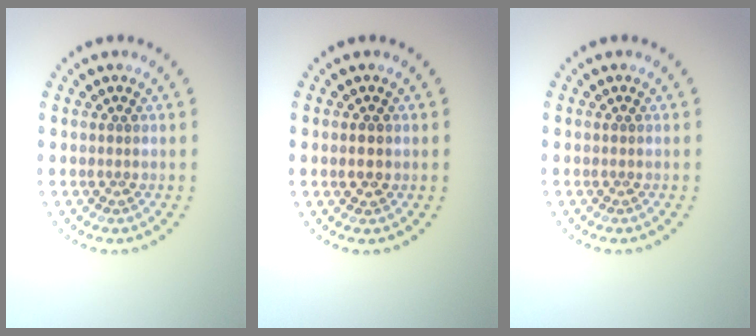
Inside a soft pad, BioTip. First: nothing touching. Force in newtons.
{"total": 2.0, "press": 2.0, "slide": 0.2}
{"total": 0.0}